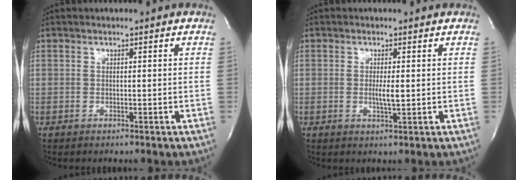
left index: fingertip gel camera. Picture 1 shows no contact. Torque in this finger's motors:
{"motor_torque": [0.35, -0.01, 0.05, 0.02]}